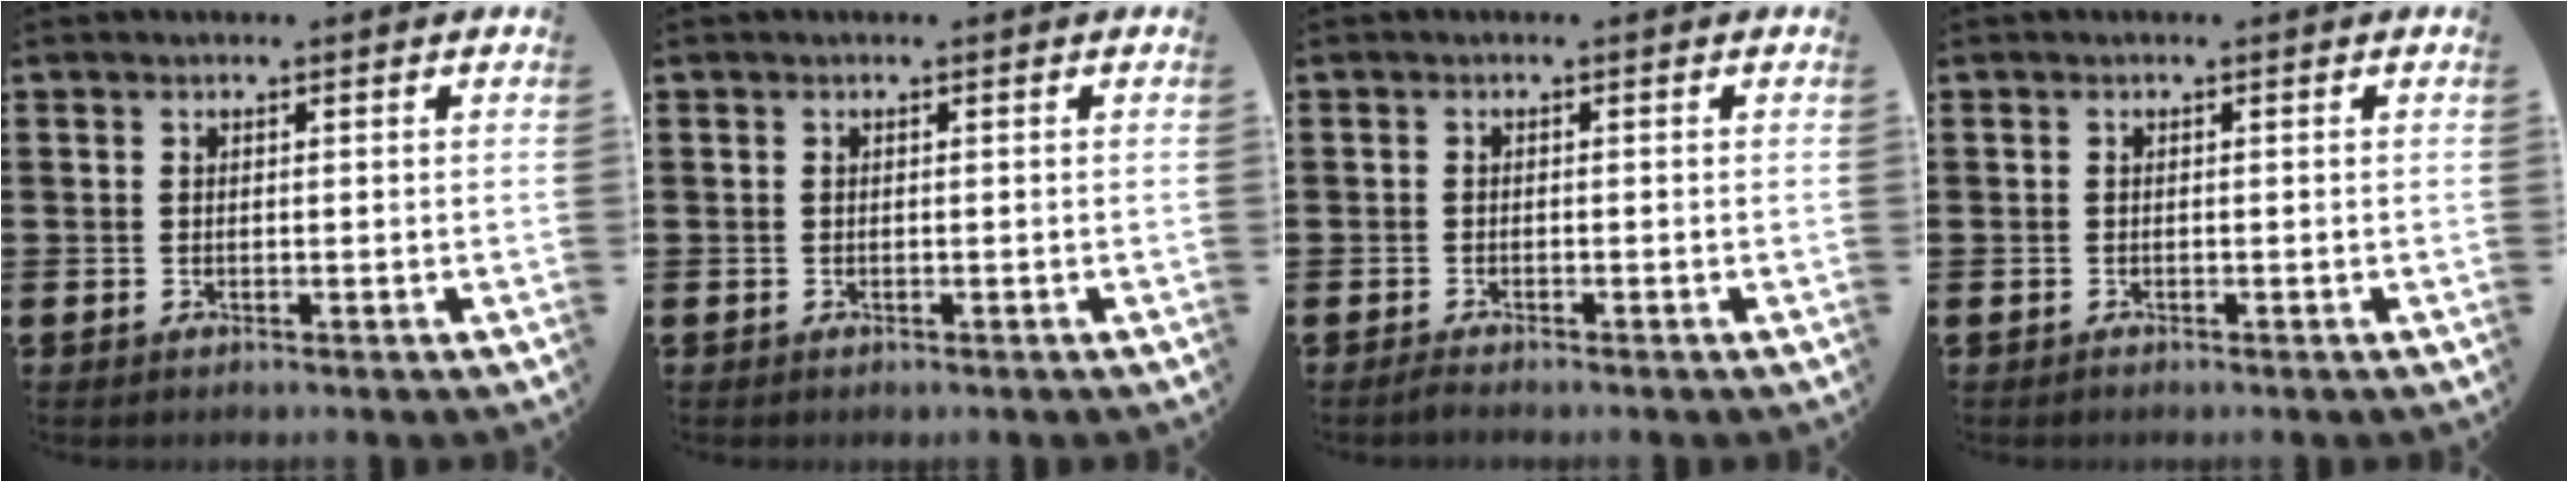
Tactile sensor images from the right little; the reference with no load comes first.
{"total": 0.0}
{"total": 0.8, "force": [-0.6, 0.0, 0.4], "torque": [-0.009, -0.003, -0.012]}
{"total": 0.0}